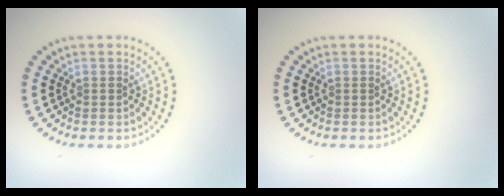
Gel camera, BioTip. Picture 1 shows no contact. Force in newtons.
{"total": 0.0}